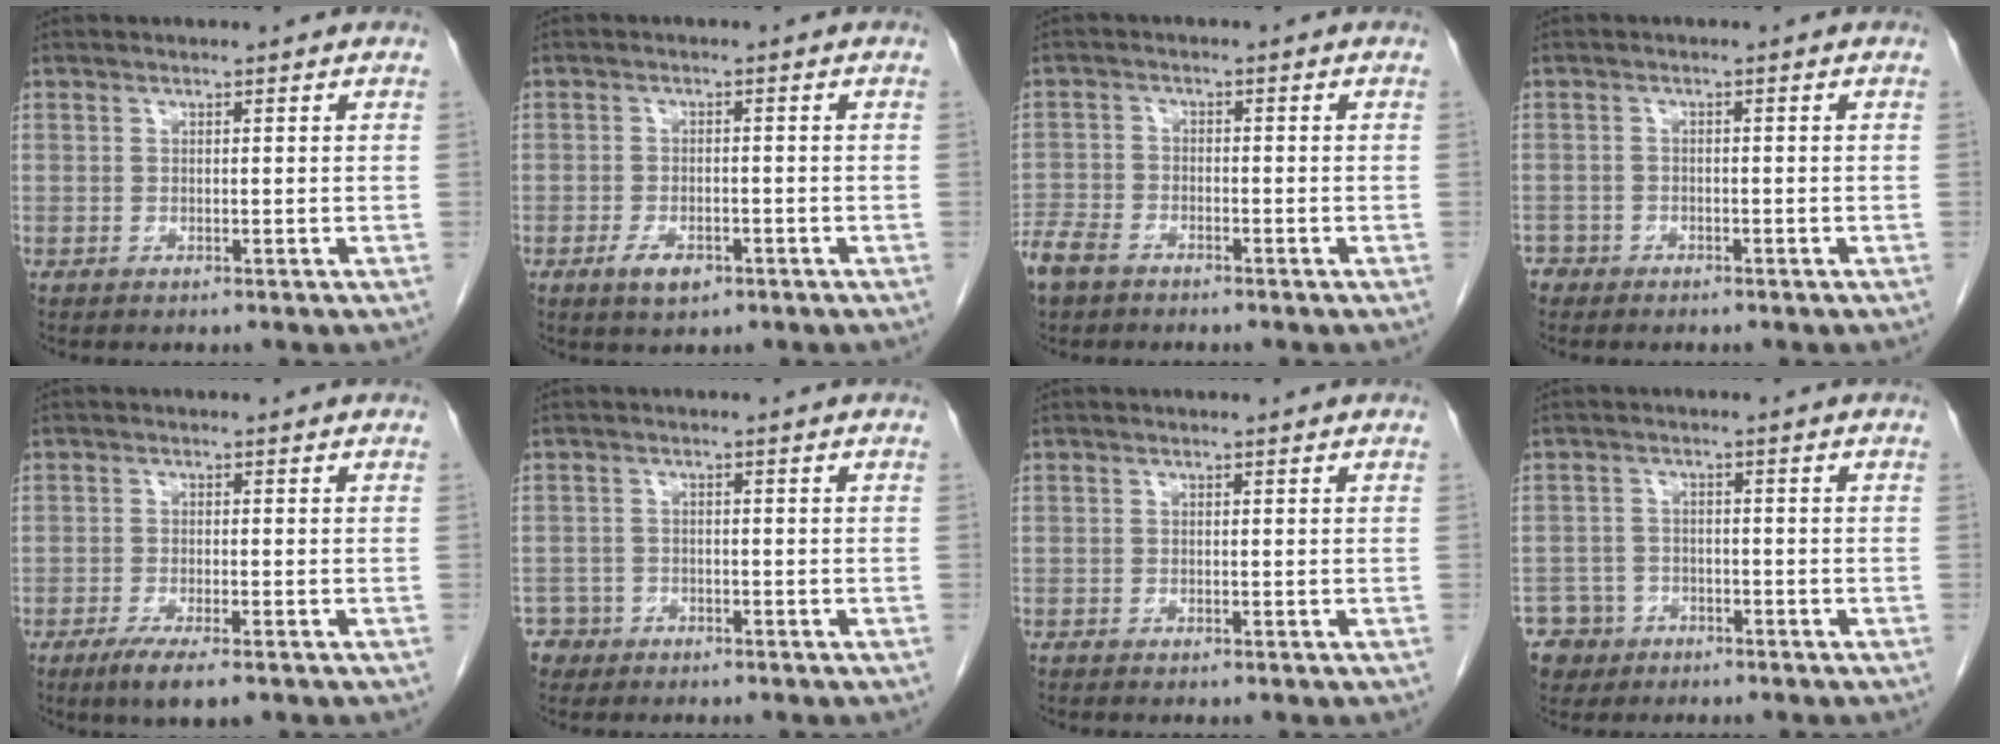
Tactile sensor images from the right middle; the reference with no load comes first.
{"total": 3.5, "force": [-1.9, 1.7, 2.4], "torque": [-0.044, 0.001, -0.026]}
{"total": 5.5, "force": [-4.3, 2.7, 2.2], "torque": [-0.046, -0.002, -0.082]}
{"total": 2.3, "force": [-1.8, 1.4, -0.1], "torque": [-0.002, 0.005, -0.035]}
{"total": 5.3, "force": [-3.5, 0.8, 3.9], "torque": [-0.069, -0.014, -0.053]}
{"total": 3.0, "force": [-2.0, 2.0, -0.7], "torque": [0.014, 0.010, -0.039]}
{"total": 0.0}
{"total": 5.4, "force": [-3.3, 4.2, -0.1], "torque": [0.004, 0.008, -0.055]}